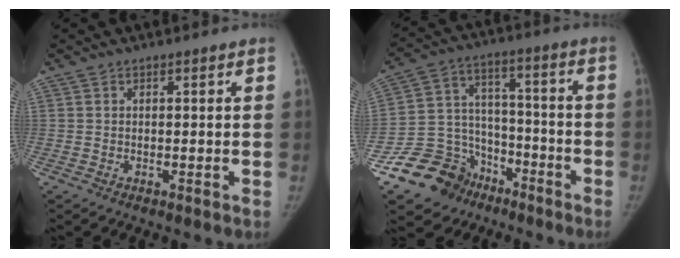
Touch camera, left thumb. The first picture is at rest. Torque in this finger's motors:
{"motor_torque": [-1.33, 1.56, -0.50, 0.45, 0.01]}